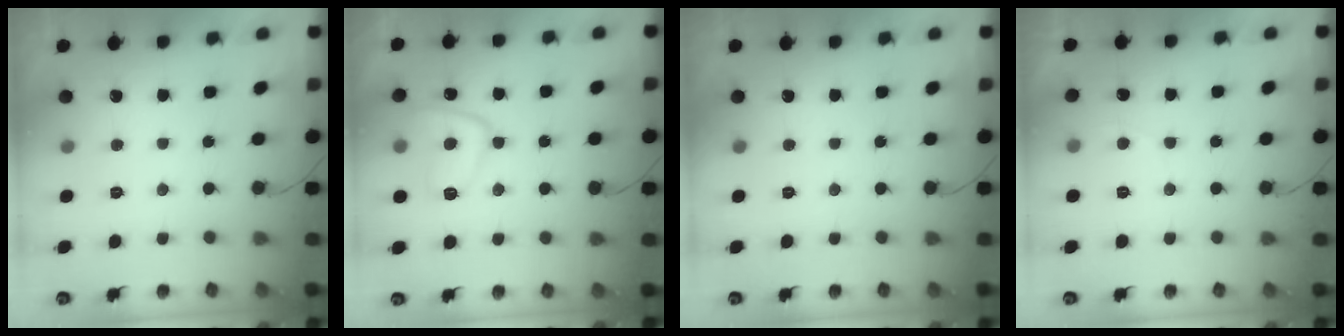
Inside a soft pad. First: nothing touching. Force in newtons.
{"total": 11.3, "press": 11.3, "slide": 0.8}
{"total": 0.0}
{"total": 2.7, "press": 2.6, "slide": 0.5}